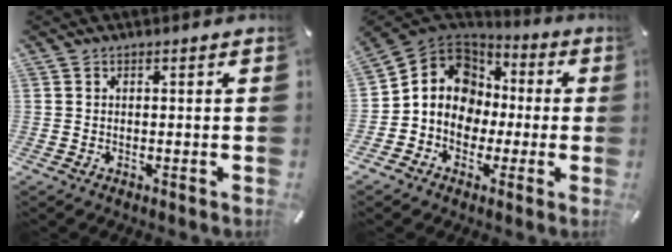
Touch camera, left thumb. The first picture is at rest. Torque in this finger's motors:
{"motor_torque": [1.09, 2.68, 0.84, 0.78, 0.17]}